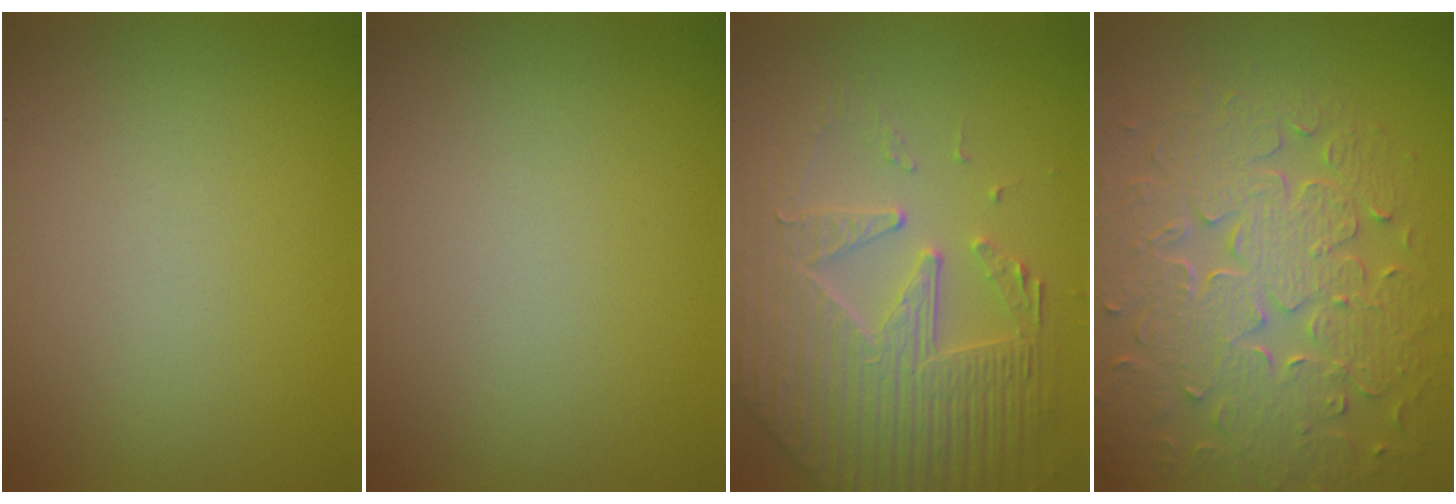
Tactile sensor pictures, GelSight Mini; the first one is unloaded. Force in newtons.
{"total": 0.0}
{"total": 5.9, "press": 5.2, "slide": 2.8}
{"total": 8.7, "press": 6.3, "slide": 6.0}